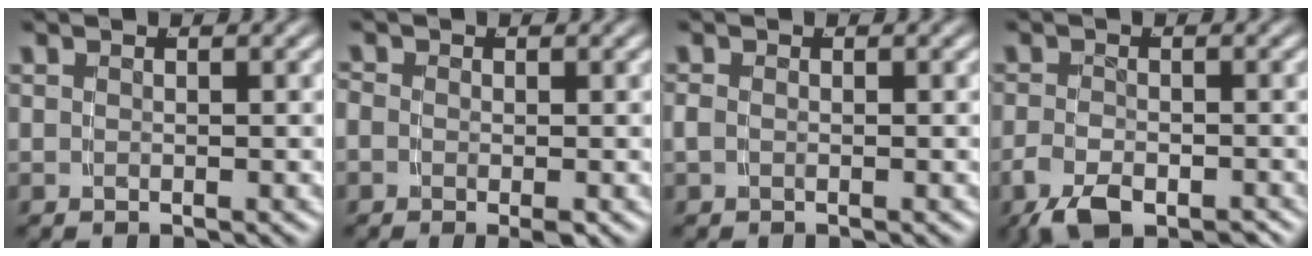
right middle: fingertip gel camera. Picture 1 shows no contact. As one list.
[{"total": 1.7, "force": [-0.6, 1.0, 1.2], "torque": [-0.026, -0.006, -0.011]}, {"total": 0.9, "force": [-0.3, 0.5, 0.6], "torque": [-0.017, -0.003, -0.003]}, {"total": 4.5, "force": [-2.8, 2.1, 2.8], "torque": [-0.055, -0.023, -0.034]}]